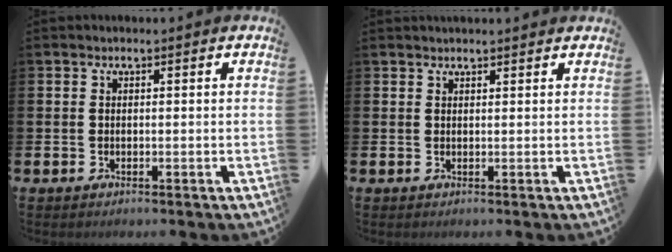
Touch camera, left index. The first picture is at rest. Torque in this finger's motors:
{"motor_torque": [0.19, -0.37, 0.51, 0.12]}